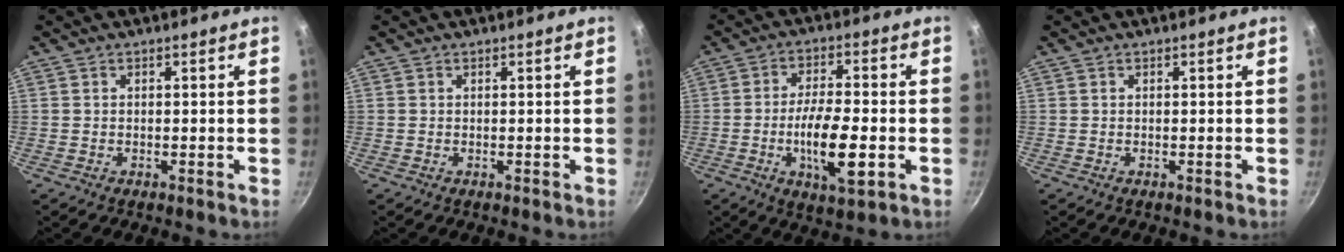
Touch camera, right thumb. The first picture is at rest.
{"total": 0.0}
{"total": 11.6, "force": [-2.7, 4.0, 10.5], "torque": [-0.179, 0.004, -0.046]}
{"total": 0.0}